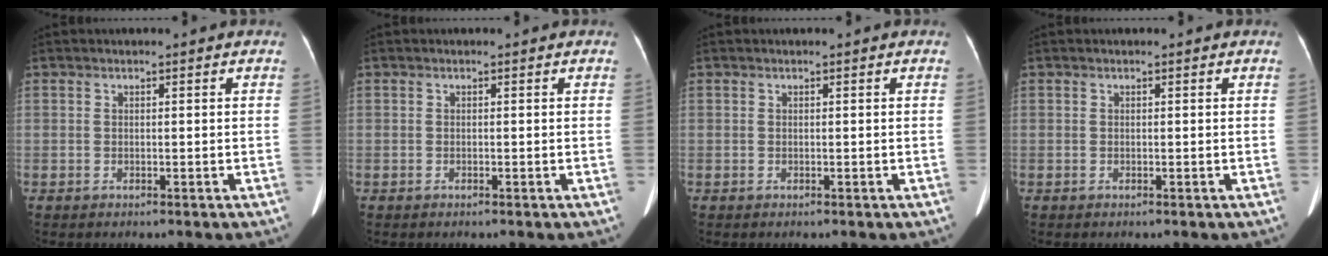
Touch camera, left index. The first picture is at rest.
{"total": 0.0}
{"total": 0.0}
{"total": 0.0}